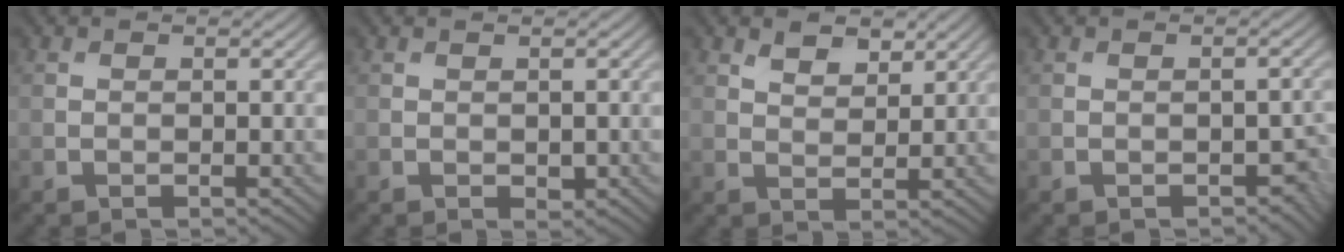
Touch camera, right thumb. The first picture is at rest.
{"total": 0.9, "force": [-0.1, 0.4, 0.8], "torque": [-0.012, -0.003, 0.001]}
{"total": 3.2, "force": [2.2, 1.5, 1.7], "torque": [-0.035, -0.005, 0.045]}
{"total": 2.0, "force": [-1.0, 1.2, 1.3], "torque": [-0.018, -0.008, -0.010]}